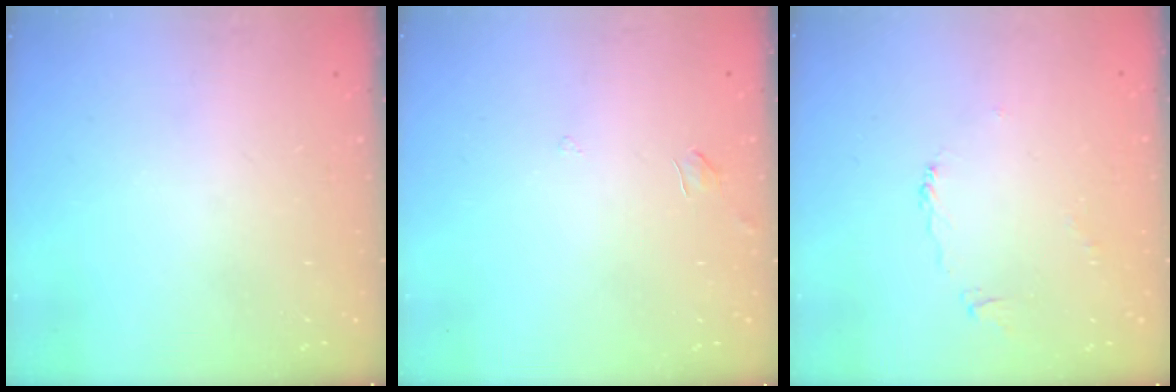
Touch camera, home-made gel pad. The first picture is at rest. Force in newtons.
{"total": 4.2, "press": 4.2, "slide": 0.4}
{"total": 2.4, "press": 2.3, "slide": 0.7}